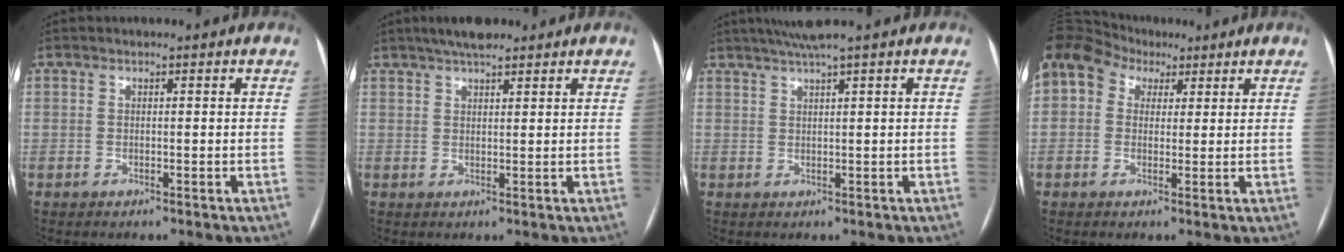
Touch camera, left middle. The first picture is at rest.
{"total": 4.9, "force": [3.9, 1.2, 2.8], "torque": [-0.047, 0.019, 0.064]}
{"total": 3.9, "force": [2.9, -1.1, 2.3], "torque": [-0.044, 0.012, 0.055]}
{"total": 16.7, "force": [7.7, 12.8, 7.4], "torque": [-0.217, 0.097, 0.145]}